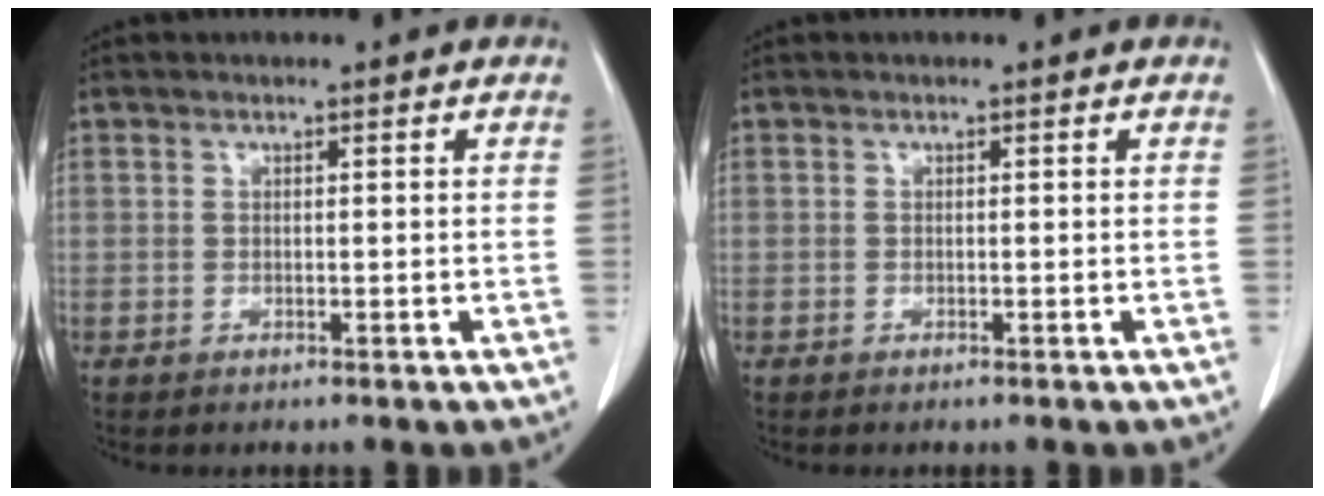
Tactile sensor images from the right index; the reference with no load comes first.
{"total": 0.0}